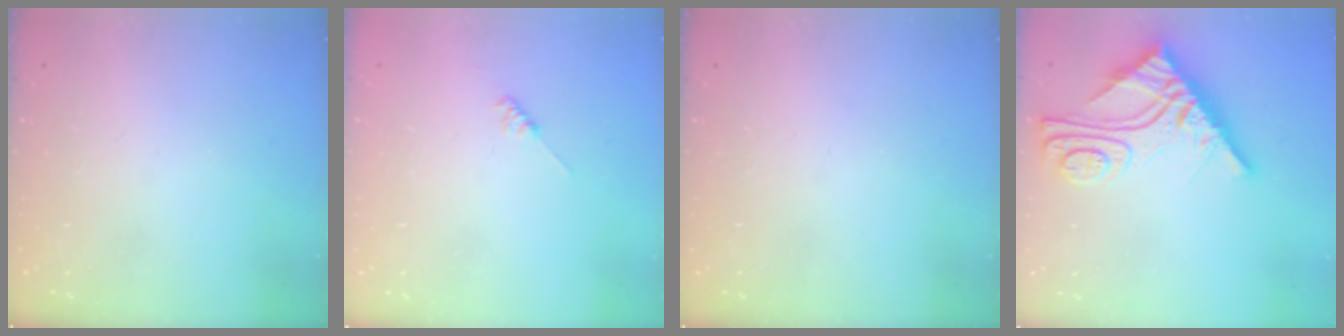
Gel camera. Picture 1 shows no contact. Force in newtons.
{"total": 1.8, "press": 1.7, "slide": 0.3}
{"total": 0.0}
{"total": 13.9, "press": 13.8, "slide": 1.4}